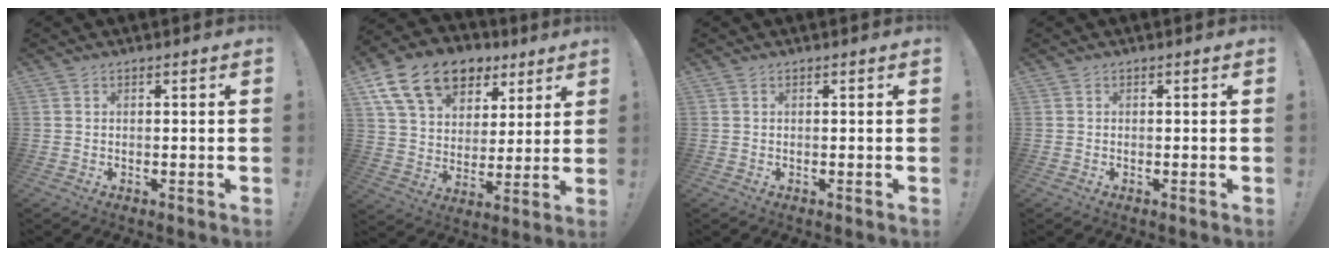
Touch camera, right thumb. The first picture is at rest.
{"total": 18.4, "force": [10.4, 11.8, 9.6], "torque": [-0.158, -0.051, 0.192]}
{"total": 0.0}
{"total": 0.0}